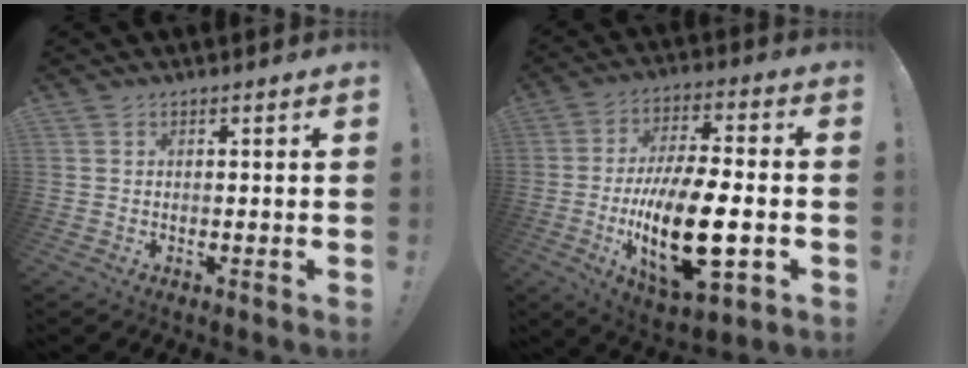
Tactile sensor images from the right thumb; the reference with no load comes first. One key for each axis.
{"total": 22.0, "fx": -4.7, "fy": 8.8, "fz": 19.7, "tx": -0.350, "ty": 0.002, "tz": -0.070}